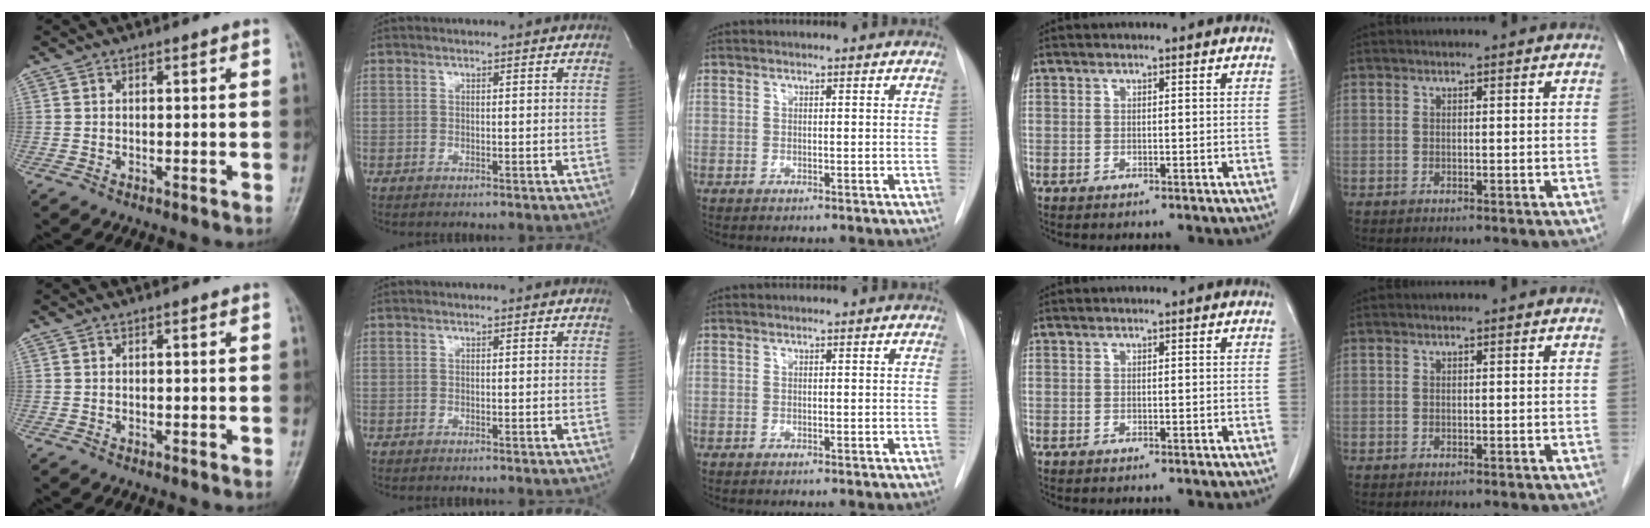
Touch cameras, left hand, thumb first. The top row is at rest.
{}